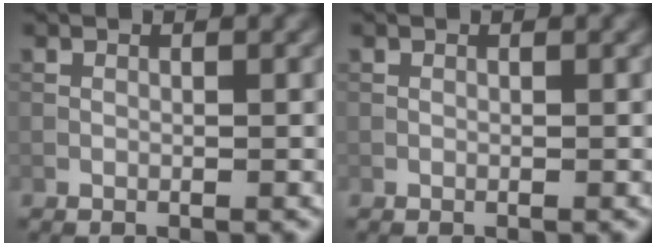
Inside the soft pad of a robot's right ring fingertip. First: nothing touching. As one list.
[{"total": 0.0}]